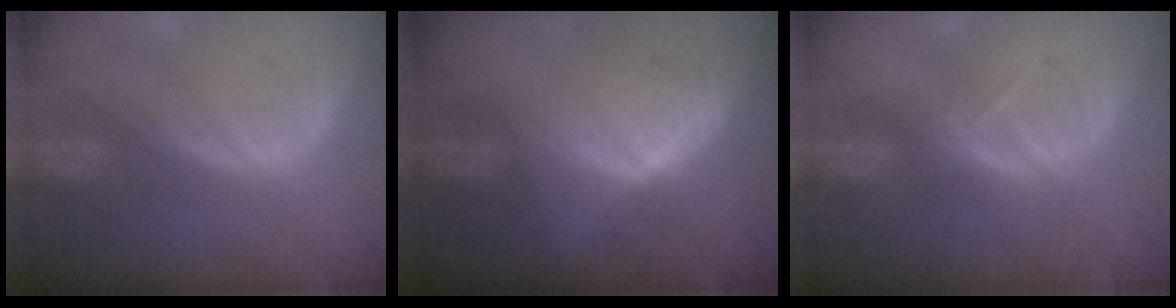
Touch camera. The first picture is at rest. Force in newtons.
{"total": 5.9, "press": 5.9, "slide": 0.6}
{"total": 2.6, "press": 2.5, "slide": 0.9}